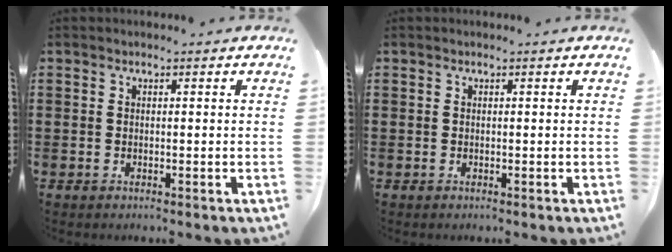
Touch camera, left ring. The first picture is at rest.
{"total": 0.0}